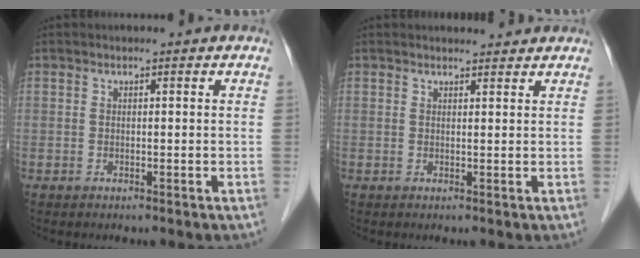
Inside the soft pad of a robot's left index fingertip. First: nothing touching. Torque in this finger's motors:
{"motor_torque": [0.66, -1.01, 0.00, 0.00]}